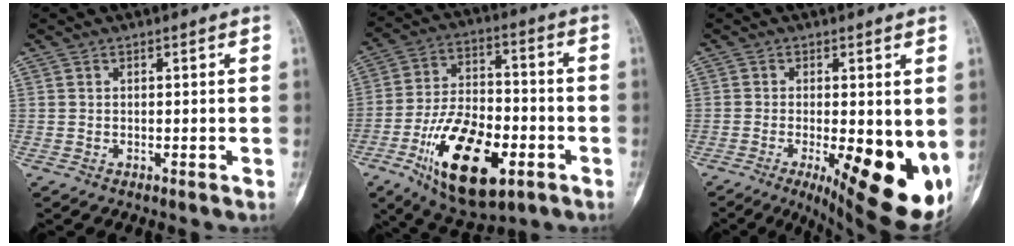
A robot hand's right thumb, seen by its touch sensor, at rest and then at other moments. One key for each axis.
{"total": 19.9, "fx": -7.9, "fy": 10.0, "fz": 15.3, "tx": -0.248, "ty": 0.029, "tz": -0.126}
{"total": 16.6, "fx": -3.9, "fy": 5.6, "fz": 15.1, "tx": -0.166, "ty": -0.022, "tz": -0.034}